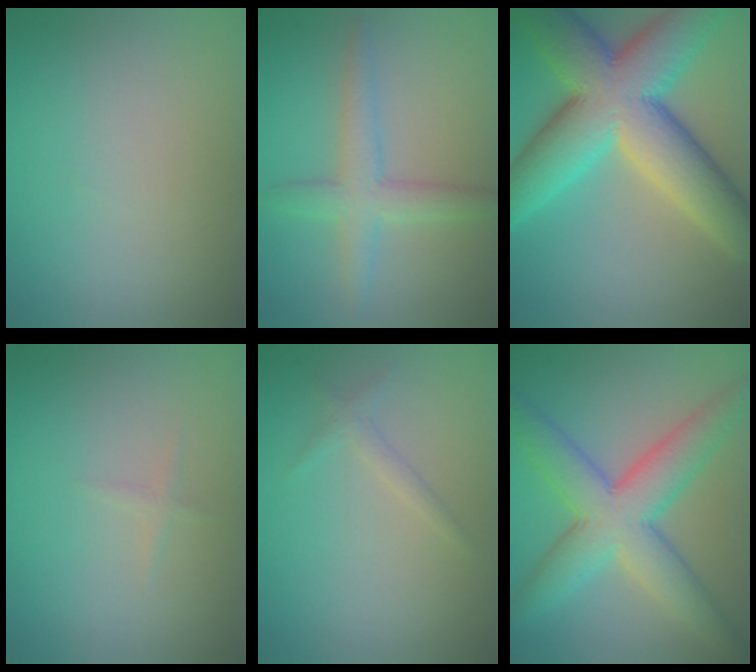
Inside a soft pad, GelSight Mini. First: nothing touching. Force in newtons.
{"total": 3.5, "press": 3.5, "slide": 0.2}
{"total": 14.0, "press": 14.0, "slide": 0.3}
{"total": 0.6, "press": 0.6, "slide": 0.0}
{"total": 1.1, "press": 1.1, "slide": 0.0}
{"total": 8.2, "press": 8.2, "slide": 0.2}